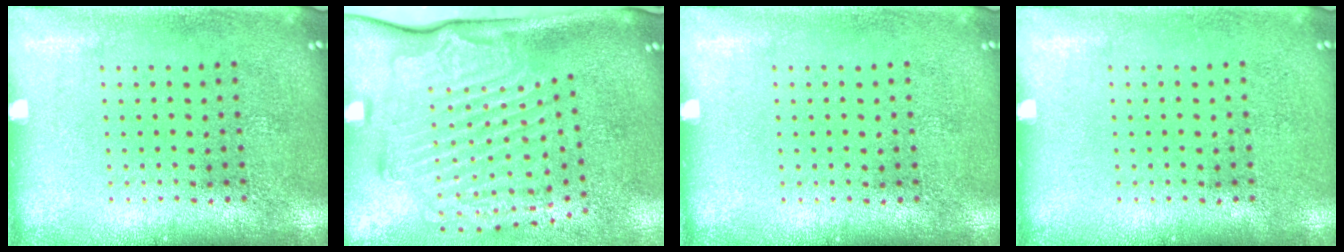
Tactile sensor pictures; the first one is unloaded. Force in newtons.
{"total": 3.3, "press": 2.3, "slide": 2.3}
{"total": 0.0}
{"total": 0.0}